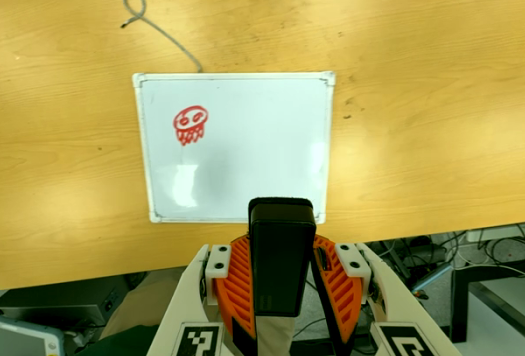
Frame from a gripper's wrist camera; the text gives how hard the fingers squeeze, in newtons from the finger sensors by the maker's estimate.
{"total": 6.6, "left": 5.2, "right": 8.1}